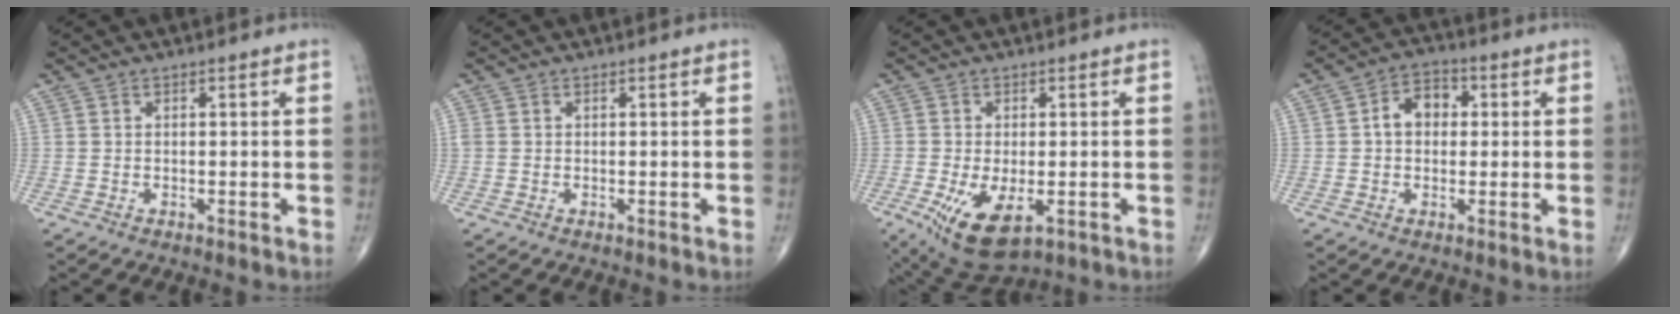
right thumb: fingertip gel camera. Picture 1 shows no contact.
{"total": 0.8, "force": [0.1, 0.6, 0.5], "torque": [-0.014, 0.006, 0.004]}
{"total": 10.1, "force": [-3.6, 4.8, 8.1], "torque": [-0.144, -0.016, -0.048]}
{"total": 6.6, "force": [0.7, 4.9, 4.4], "torque": [-0.053, 0.018, 0.003]}